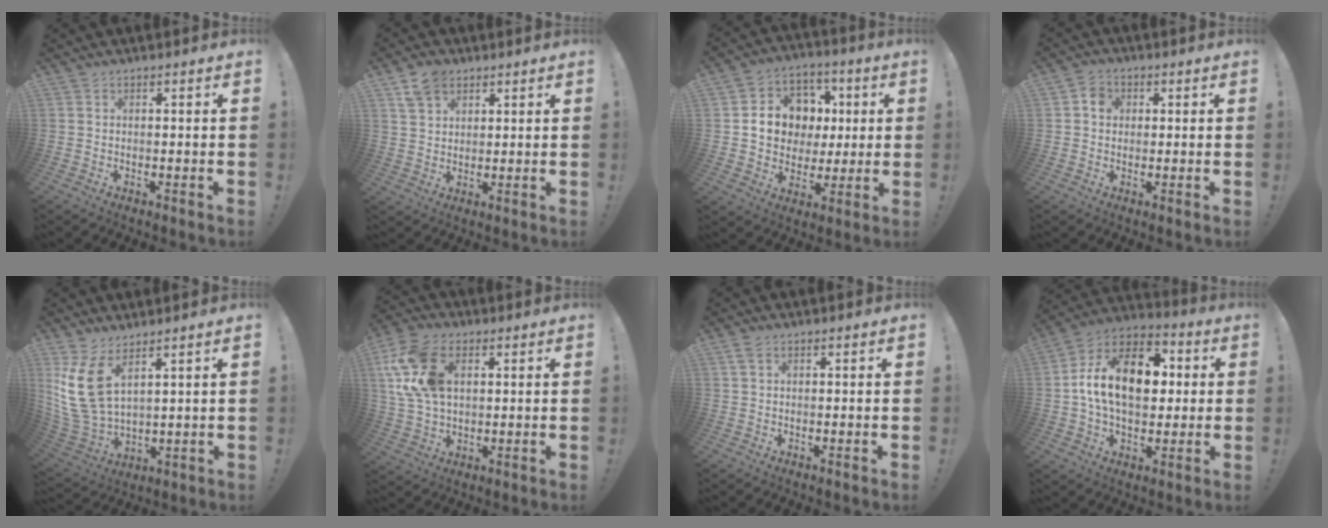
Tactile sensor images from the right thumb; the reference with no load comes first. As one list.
[{"total": 7.9, "force": [5.0, 5.3, 3.0], "torque": [-0.044, -0.021, 0.097]}, {"total": 13.9, "force": [1.8, 12.4, 6.0], "torque": [-0.071, 0.001, 0.055]}, {"total": 4.5, "force": [0.7, 4.0, 2.1], "torque": [-0.030, 0.007, 0.012]}, {"total": 12.6, "force": [6.5, 6.2, 8.9], "torque": [-0.187, -0.041, 0.125]}, {"total": 16.5, "force": [4.7, 11.0, 11.4], "torque": [-0.219, -0.003, 0.089]}, {"total": 1.3, "force": [0.6, 0.7, 0.9], "torque": [-0.019, 0.002, 0.011]}, {"total": 19.4, "force": [2.1, 12.4, 14.8], "torque": [-0.237, 0.009, 0.039]}]